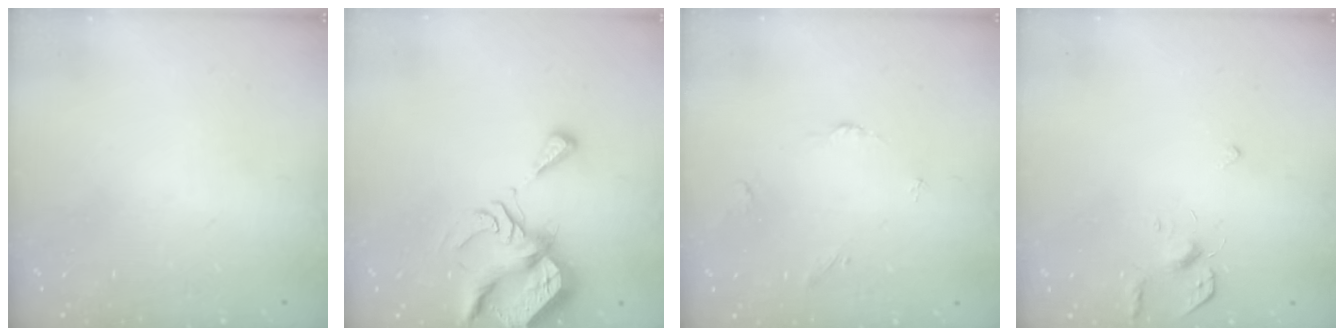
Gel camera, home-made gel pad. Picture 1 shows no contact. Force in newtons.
{"total": 12.1, "press": 12.1, "slide": 0.9}
{"total": 3.0, "press": 2.9, "slide": 0.5}
{"total": 3.5, "press": 3.4, "slide": 0.7}